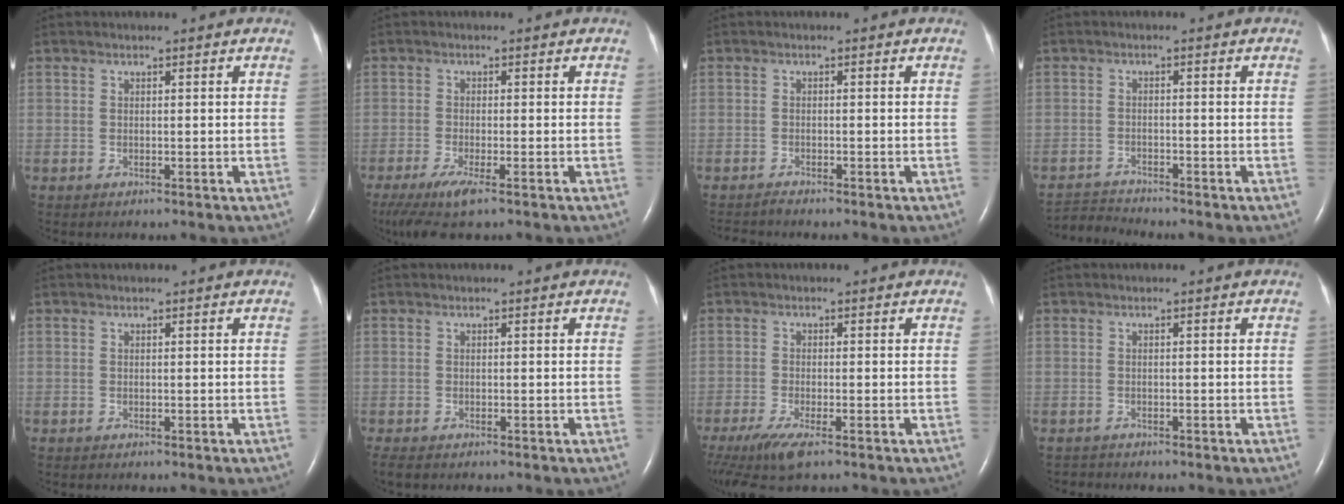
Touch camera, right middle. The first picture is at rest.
{"total": 5.2, "force": [-3.4, 0.6, 3.9], "torque": [-0.079, -0.018, -0.061]}
{"total": 1.2, "force": [-1.1, -0.4, -0.1], "torque": [-0.005, -0.006, -0.020]}
{"total": 3.5, "force": [-3.3, -0.9, -0.7], "torque": [0.008, -0.020, -0.059]}
{"total": 0.0}
{"total": 1.9, "force": [-1.5, 0.6, 1.0], "torque": [-0.023, -0.007, -0.022]}
{"total": 6.1, "force": [-4.1, 1.1, 4.4], "torque": [-0.087, -0.019, -0.072]}
{"total": 1.0, "force": [-0.9, 0.2, -0.4], "torque": [0.000, -0.004, -0.015]}